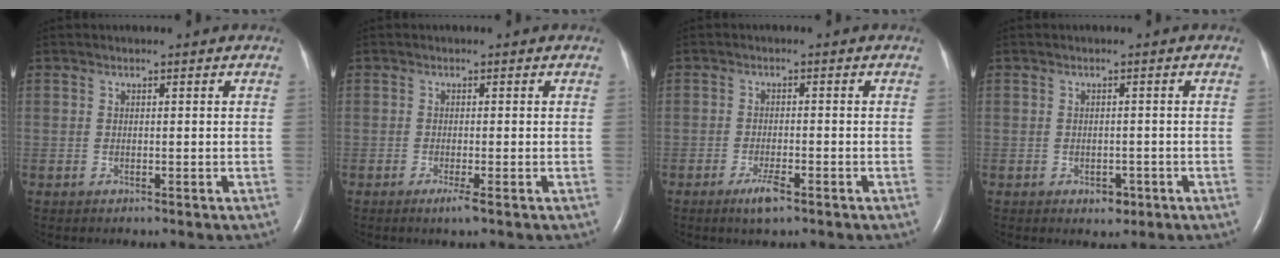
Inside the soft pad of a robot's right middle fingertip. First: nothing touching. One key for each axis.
{"total": 1.6, "fx": -0.9, "fy": -0.2, "fz": 1.3, "tx": -0.026, "ty": -0.005, "tz": -0.018}
{"total": 3.1, "fx": -2.0, "fy": 0.5, "fz": 2.3, "tx": -0.050, "ty": -0.004, "tz": -0.036}
{"total": 2.0, "fx": -1.0, "fy": 1.3, "fz": 1.1, "tx": -0.014, "ty": 0.002, "tz": -0.006}